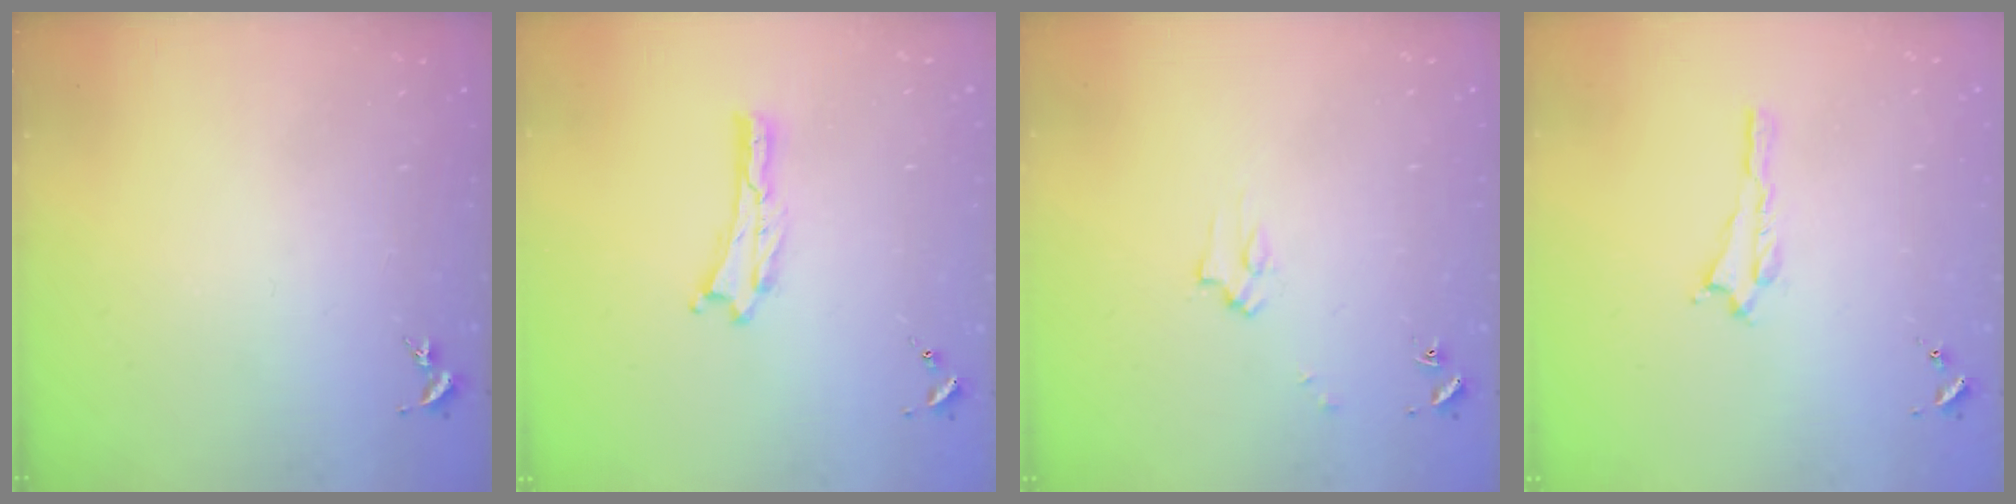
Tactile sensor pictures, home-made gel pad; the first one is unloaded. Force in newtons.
{"total": 0.0}
{"total": 2.2, "press": 2.2, "slide": 0.2}
{"total": 0.6, "press": 0.6, "slide": 0.2}